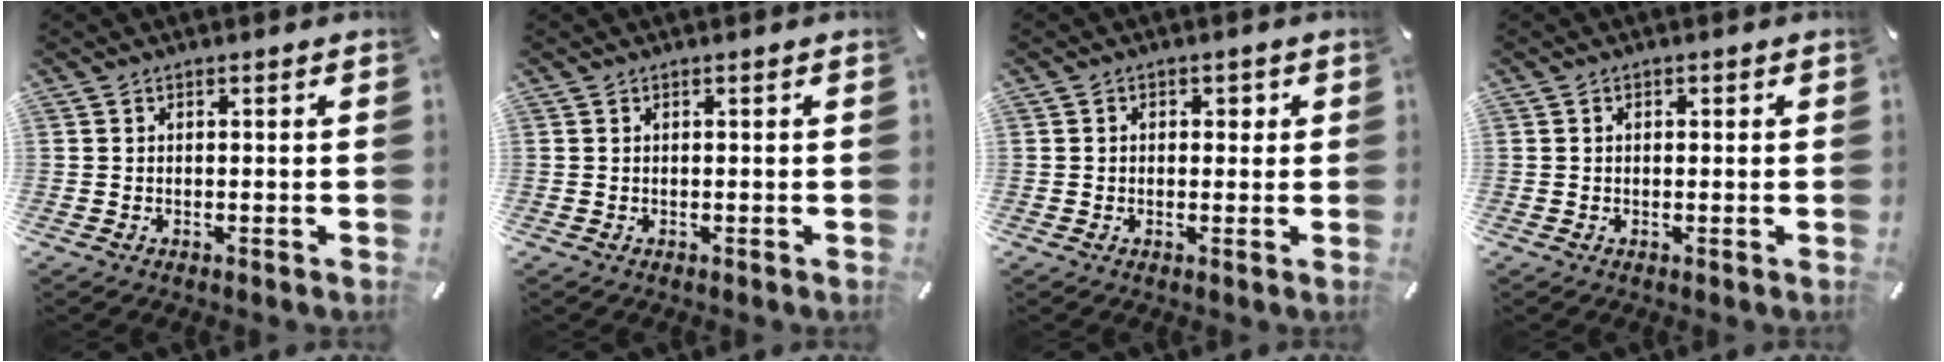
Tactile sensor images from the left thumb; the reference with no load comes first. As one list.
[{"total": 0.0}, {"total": 1.9, "force": [-0.2, 1.7, 0.8], "torque": [0.000, 0.004, -0.011]}, {"total": 0.8, "force": [0.0, 0.6, 0.4], "torque": [-0.008, 0.004, -0.002]}]